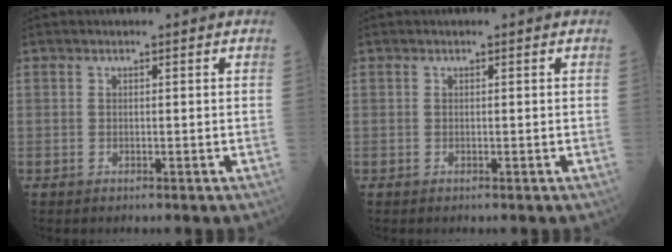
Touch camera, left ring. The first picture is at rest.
{"total": 0.0}